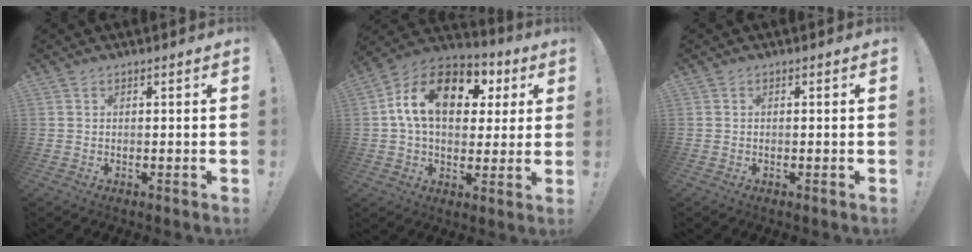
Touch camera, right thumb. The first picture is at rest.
{"total": 18.0, "force": [5.2, 11.7, 12.7], "torque": [-0.219, 0.001, 0.093]}
{"total": 0.0}